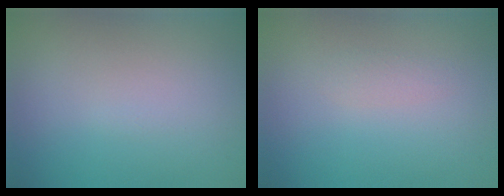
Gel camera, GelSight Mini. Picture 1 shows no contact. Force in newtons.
{"total": 0.8, "press": 0.8, "slide": 0.0}